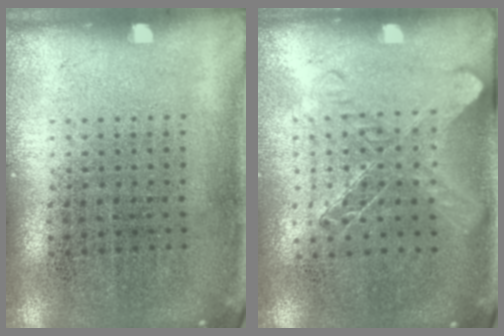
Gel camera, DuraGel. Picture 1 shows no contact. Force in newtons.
{"total": 1.4, "press": 1.2, "slide": 0.7}